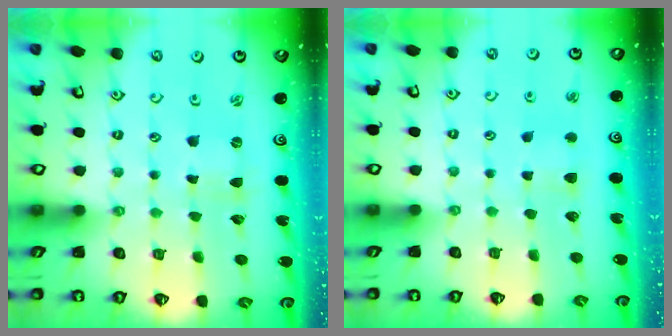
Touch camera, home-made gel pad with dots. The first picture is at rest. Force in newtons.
{"total": 3.1, "press": 3.1, "slide": 0.5}